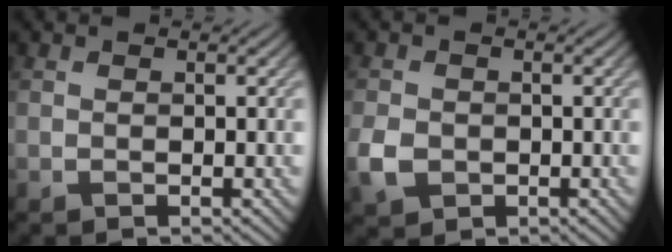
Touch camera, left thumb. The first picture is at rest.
{"total": 3.8, "force": [-1.1, 3.0, 2.0], "torque": [-0.055, -0.009, -0.026]}